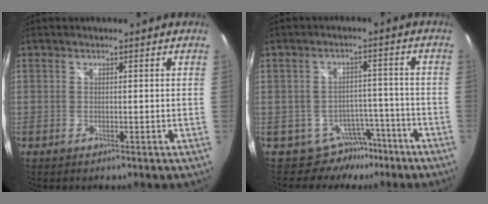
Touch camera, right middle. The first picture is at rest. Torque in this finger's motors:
{"motor_torque": [-1.27, -0.87, -0.42, -0.07]}